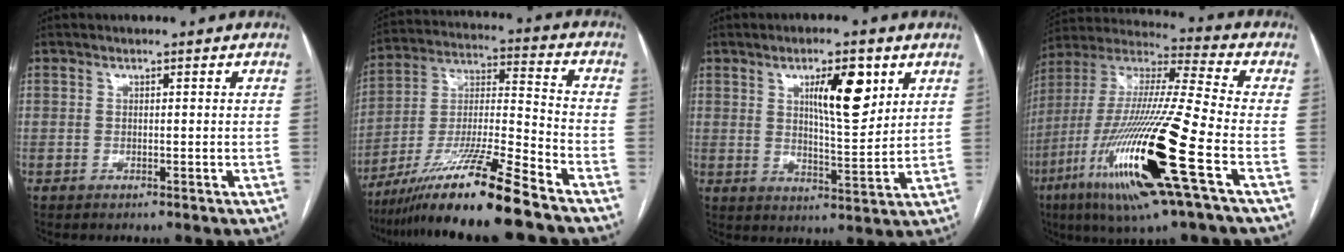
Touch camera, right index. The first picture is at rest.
{"total": 17.2, "force": [-12.8, -1.0, 11.3], "torque": [-0.226, -0.023, -0.233]}
{"total": 9.1, "force": [4.0, 2.1, 7.9], "torque": [-0.128, -0.001, 0.066]}
{"total": 24.3, "force": [-9.1, 1.4, 22.5], "torque": [-0.461, -0.038, -0.171]}